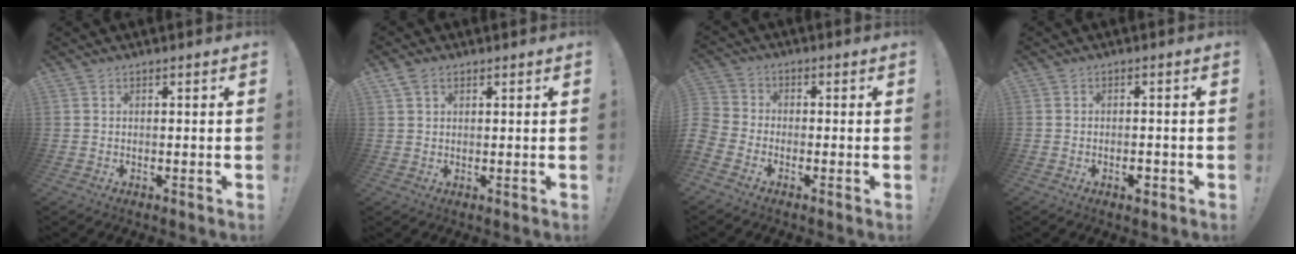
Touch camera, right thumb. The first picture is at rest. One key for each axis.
{"total": 2.9, "fx": 1.6, "fy": 1.9, "fz": 1.6, "tx": -0.027, "ty": 0.000, "tz": 0.031}
{"total": 4.9, "fx": -3.2, "fy": 3.3, "fz": 1.6, "tx": -0.055, "ty": 0.016, "tz": -0.061}
{"total": 2.2, "fx": -1.4, "fy": 1.0, "fz": 1.3, "tx": -0.015, "ty": 0.007, "tz": -0.024}